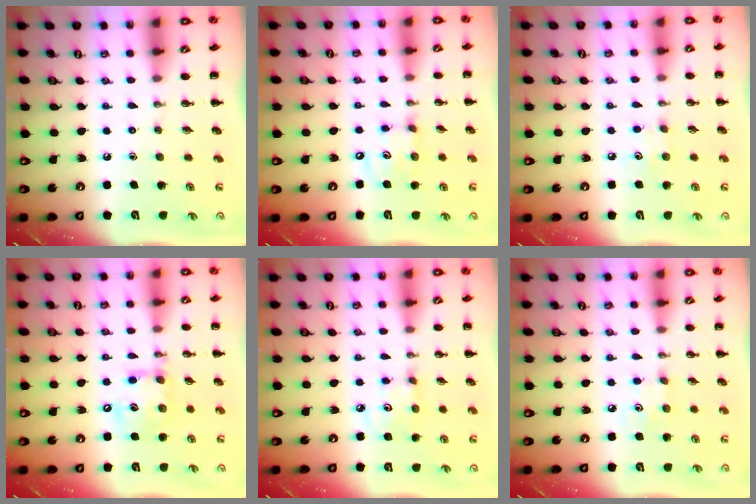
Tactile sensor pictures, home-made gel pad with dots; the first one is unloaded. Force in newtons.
{"total": 6.8, "press": 6.7, "slide": 1.2}
{"total": 4.3, "press": 4.1, "slide": 1.1}
{"total": 12.2, "press": 12.1, "slide": 1.8}
{"total": 3.5, "press": 3.4, "slide": 0.9}
{"total": 3.4, "press": 3.3, "slide": 0.9}